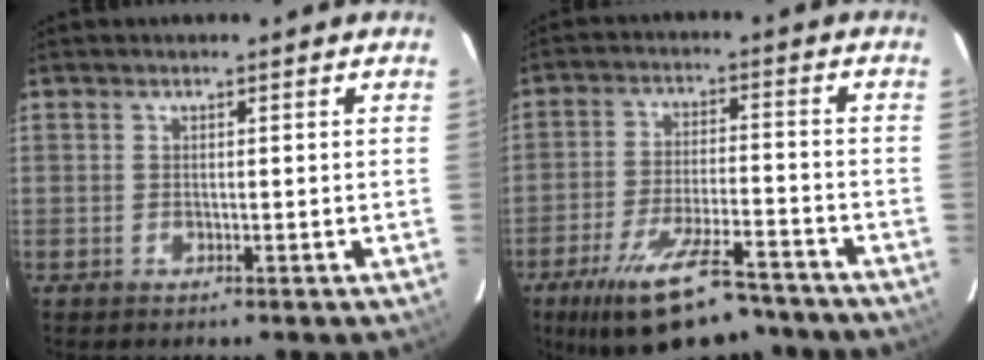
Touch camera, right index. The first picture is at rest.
{"total": 16.7, "force": [-12.8, 4.9, 9.4], "torque": [-0.181, -0.021, -0.196]}